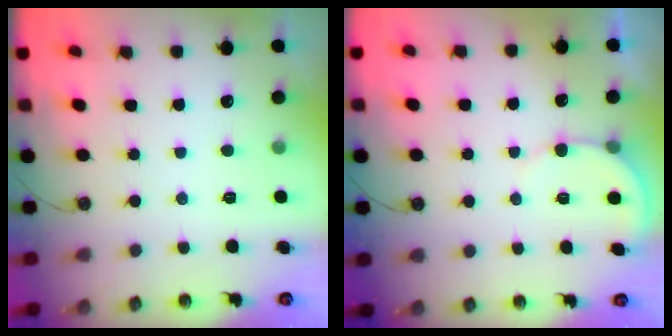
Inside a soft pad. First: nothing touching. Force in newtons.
{"total": 4.4, "press": 4.3, "slide": 1.0}